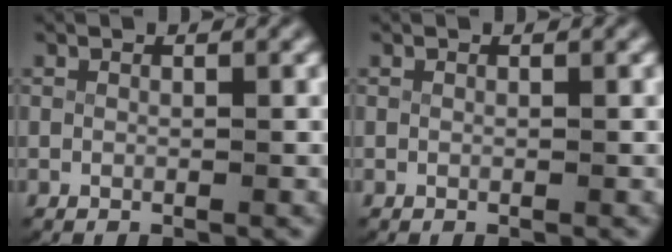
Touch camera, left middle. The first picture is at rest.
{"total": 0.0}